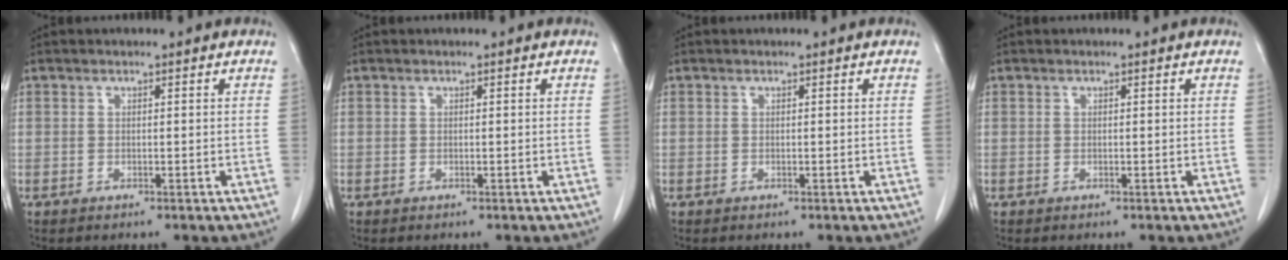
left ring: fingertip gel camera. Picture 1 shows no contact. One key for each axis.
{"total": 0.0}
{"total": 0.0}
{"total": 0.0}